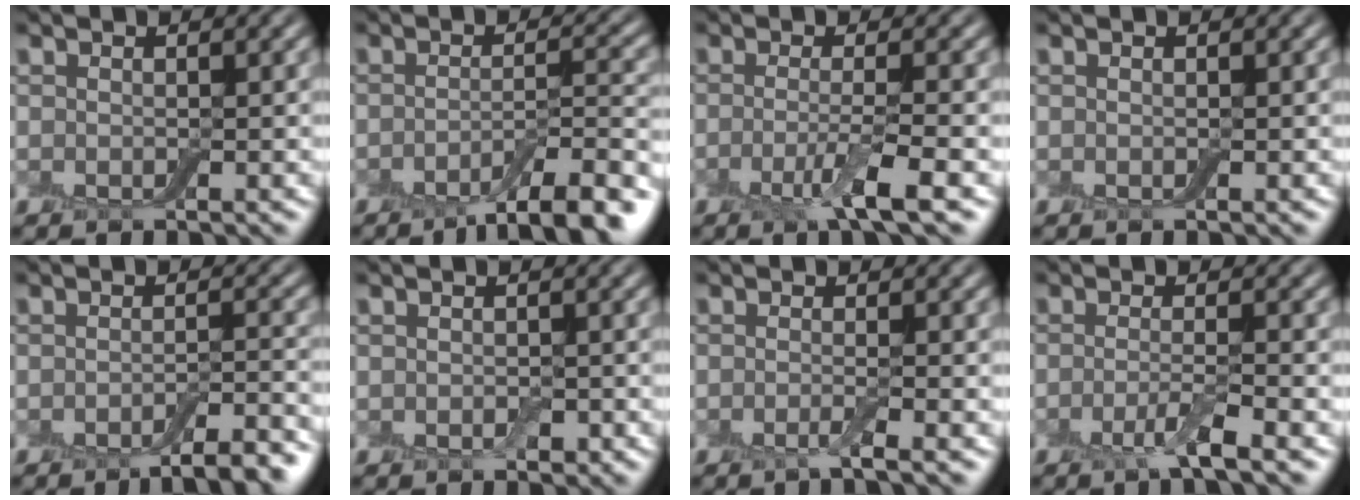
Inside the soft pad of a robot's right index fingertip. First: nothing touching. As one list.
[{"total": 7.1, "force": [-4.5, 1.7, 5.2], "torque": [-0.070, 0.002, -0.070]}, {"total": 3.5, "force": [-1.3, 0.5, 3.2], "torque": [-0.056, -0.005, -0.034]}, {"total": 0.0}, {"total": 4.9, "force": [-3.2, 1.1, 3.5], "torque": [-0.040, 0.003, -0.048]}, {"total": 0.9, "force": [-0.3, 0.6, 0.6], "torque": [-0.009, -0.003, -0.004]}, {"total": 1.5, "force": [-0.6, 0.2, 1.3], "torque": [-0.021, -0.004, -0.019]}, {"total": 2.5, "force": [-1.2, 0.3, 2.1], "torque": [-0.035, -0.002, -0.032]}]